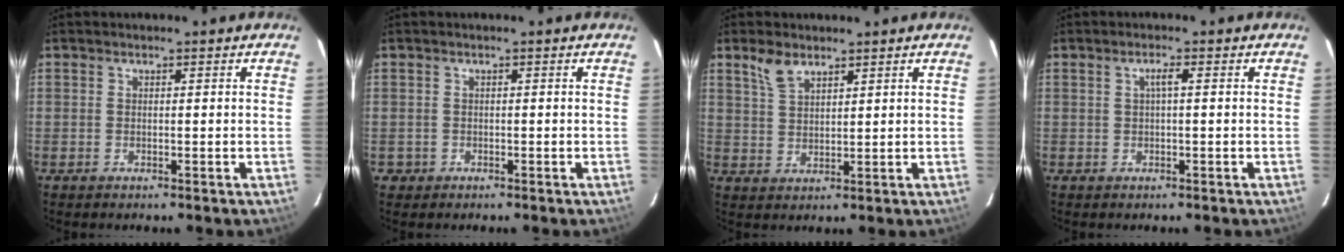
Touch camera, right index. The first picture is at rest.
{"total": 1.6, "force": [-0.5, 1.5, 0.1], "torque": [-0.003, 0.005, -0.003]}
{"total": 4.5, "force": [3.2, 2.0, 2.4], "torque": [-0.046, 0.005, 0.067]}
{"total": 1.5, "force": [0.2, 0.1, 1.4], "torque": [-0.027, 0.006, 0.002]}